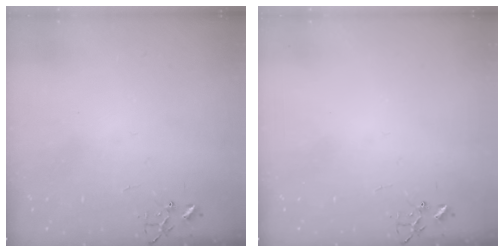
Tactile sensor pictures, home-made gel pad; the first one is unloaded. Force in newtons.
{"total": 0.0}